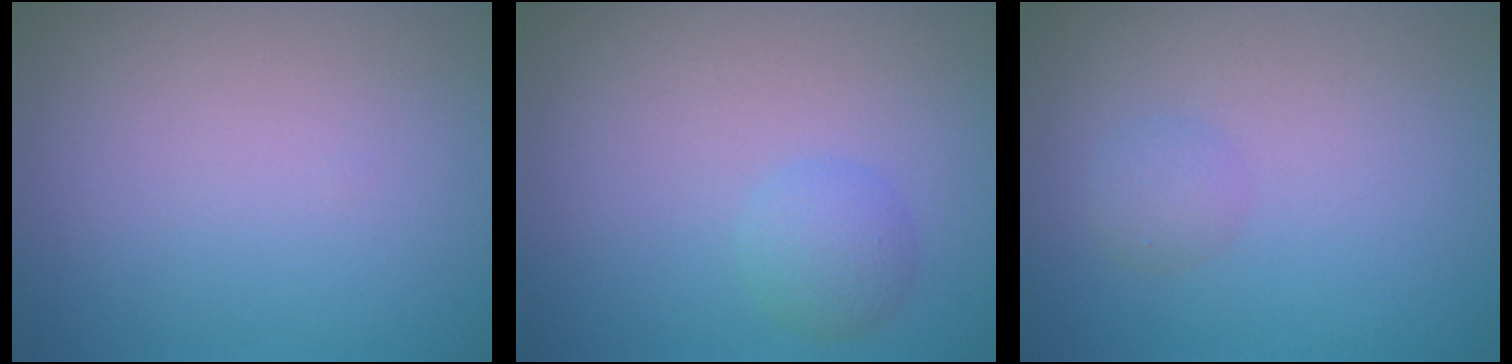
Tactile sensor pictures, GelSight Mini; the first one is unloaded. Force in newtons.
{"total": 1.8, "press": 1.8, "slide": 0.1}
{"total": 1.2, "press": 1.2, "slide": 0.0}